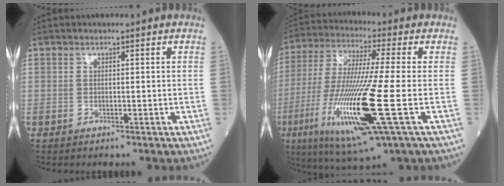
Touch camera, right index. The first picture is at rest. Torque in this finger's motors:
{"motor_torque": [2.10, -0.04, 1.05, 0.21]}